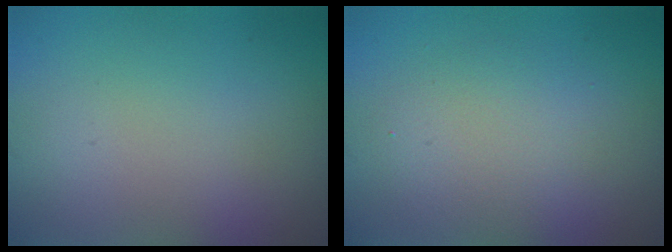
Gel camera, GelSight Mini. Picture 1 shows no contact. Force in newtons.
{"total": 3.8, "press": 3.8, "slide": 0.2}